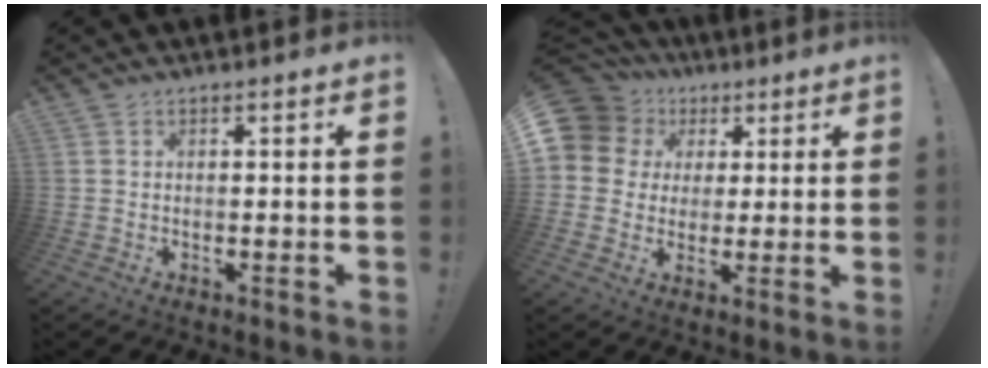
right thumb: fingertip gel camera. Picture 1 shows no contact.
{"total": 10.8, "force": [3.5, 9.4, 3.8], "torque": [-0.073, -0.016, 0.071]}